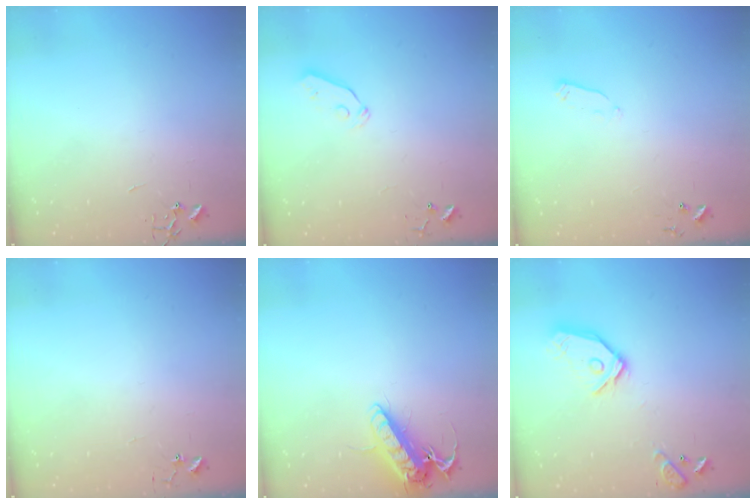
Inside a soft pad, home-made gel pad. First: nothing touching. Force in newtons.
{"total": 4.0, "press": 3.9, "slide": 0.8}
{"total": 2.7, "press": 2.6, "slide": 0.4}
{"total": 4.8, "press": 4.8, "slide": 0.2}
{"total": 13.5, "press": 13.3, "slide": 2.1}
{"total": 14.7, "press": 14.6, "slide": 2.0}